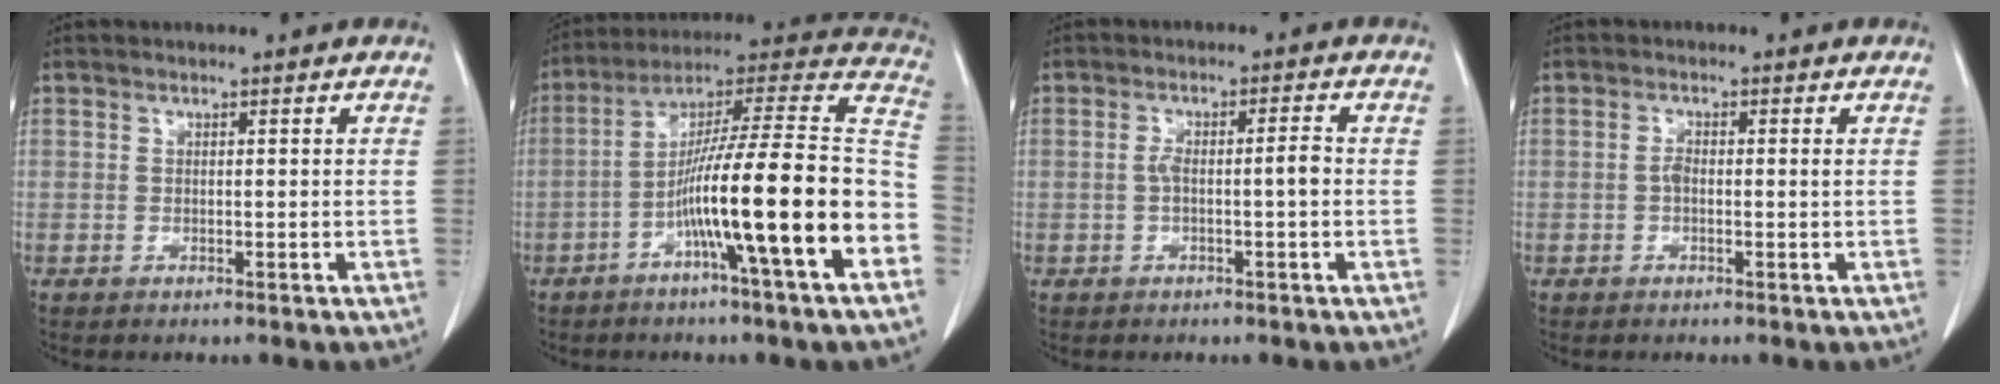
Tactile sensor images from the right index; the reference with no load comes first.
{"total": 22.5, "force": [-7.1, -0.2, 21.3], "torque": [-0.288, 0.007, -0.124]}
{"total": 3.7, "force": [-0.5, 0.5, 3.6], "torque": [-0.068, 0.014, -0.004]}
{"total": 1.5, "force": [-0.2, 0.4, 1.4], "torque": [-0.028, 0.002, -0.004]}